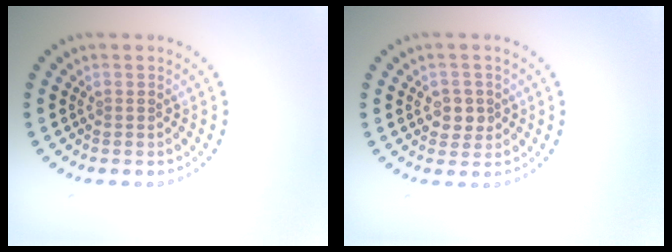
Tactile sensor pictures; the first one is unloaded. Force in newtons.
{"total": 2.0, "press": 1.9, "slide": 0.6}